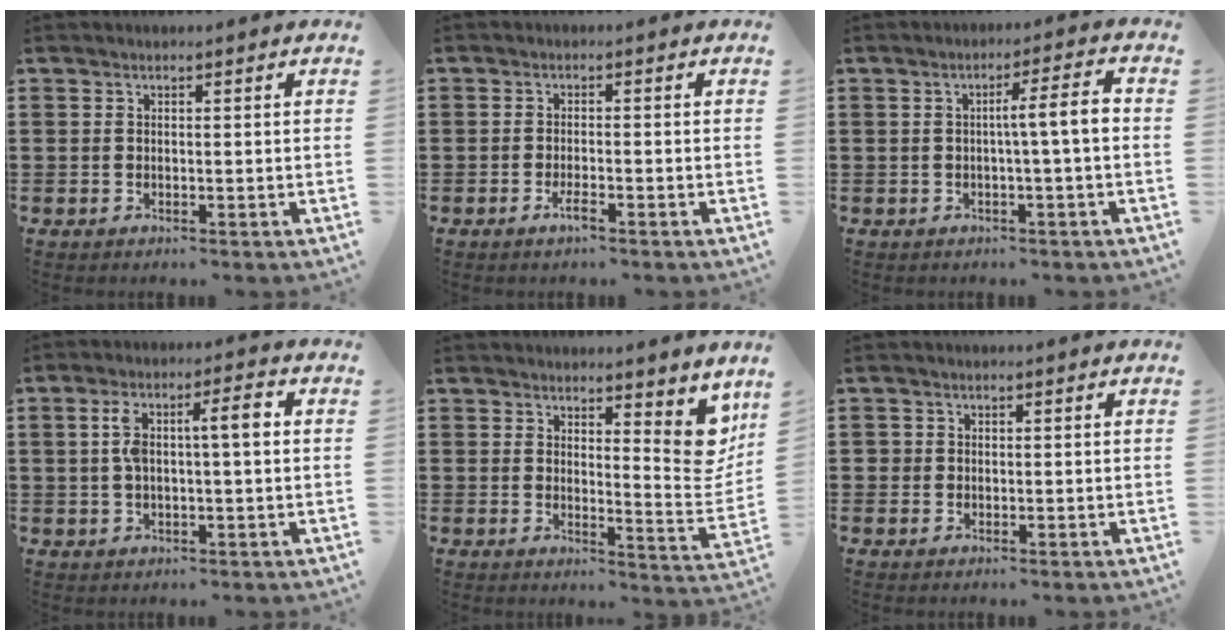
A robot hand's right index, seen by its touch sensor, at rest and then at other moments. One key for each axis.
{"total": 2.1, "fx": -1.3, "fy": 0.4, "fz": 1.5, "tx": -0.034, "ty": -0.003, "tz": -0.026}
{"total": 4.9, "fx": -0.3, "fy": 0.1, "fz": 4.9, "tx": -0.090, "ty": 0.001, "tz": -0.011}
{"total": 6.3, "fx": 1.0, "fy": 1.7, "fz": 6.0, "tx": -0.115, "ty": 0.011, "tz": 0.013}
{"total": 6.7, "fx": 4.8, "fy": 2.2, "fz": 4.0, "tx": -0.053, "ty": -0.034, "tz": 0.082}
{"total": 1.1, "fx": 0.0, "fy": 1.1, "fz": 0.1, "tx": -0.005, "ty": 0.006, "tz": -0.001}